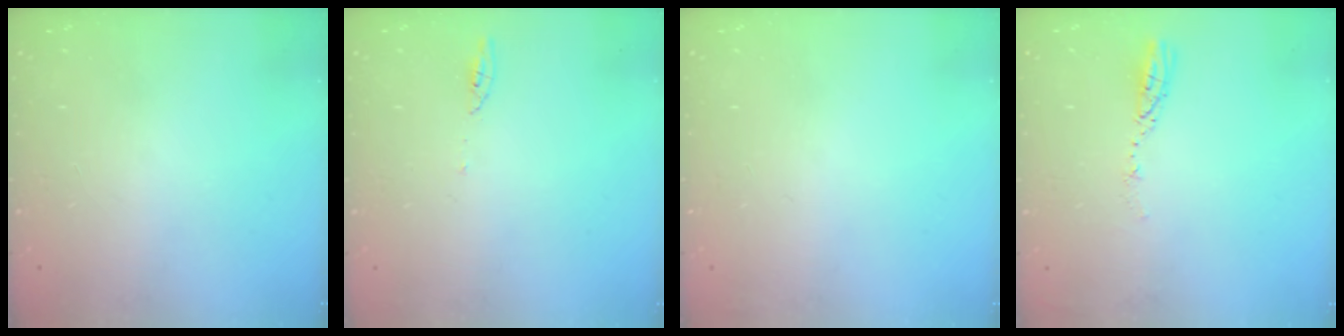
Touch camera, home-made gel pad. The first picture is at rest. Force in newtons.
{"total": 3.8, "press": 3.7, "slide": 0.4}
{"total": 2.8, "press": 2.2, "slide": 1.7}
{"total": 4.0, "press": 3.9, "slide": 0.5}